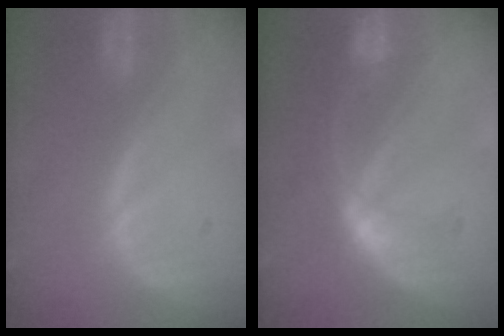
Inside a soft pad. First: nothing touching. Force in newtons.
{"total": 5.3, "press": 4.9, "slide": 2.1}